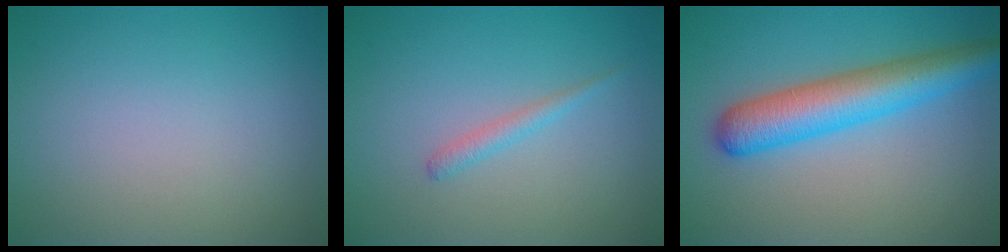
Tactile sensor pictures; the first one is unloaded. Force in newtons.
{"total": 1.2, "press": 1.1, "slide": 0.1}
{"total": 6.3, "press": 6.3, "slide": 0.2}